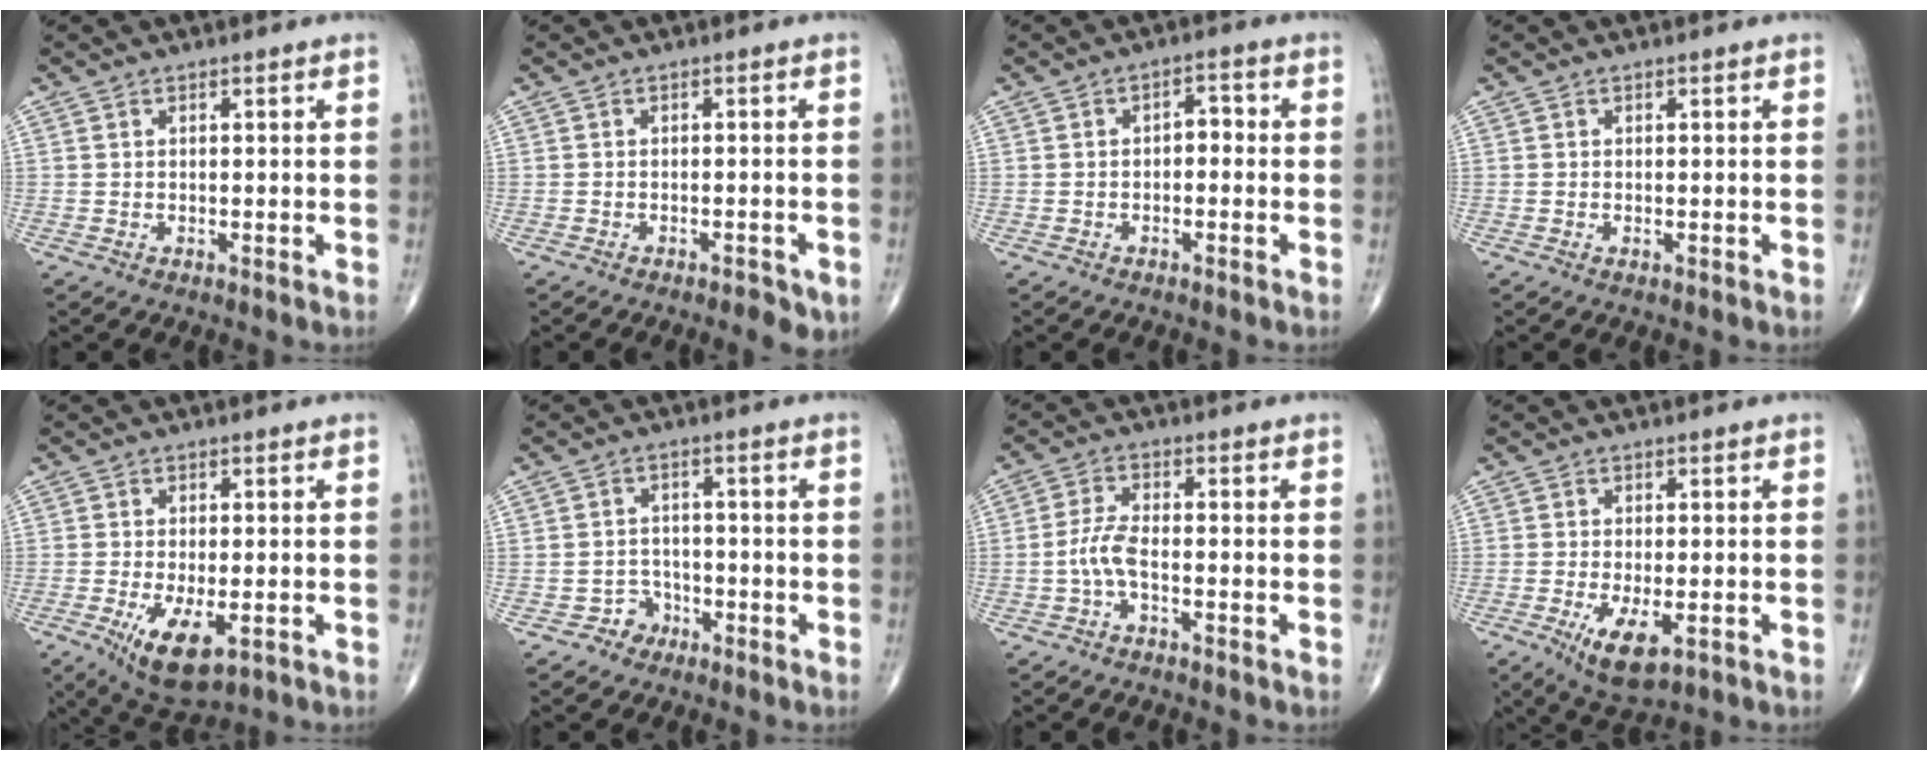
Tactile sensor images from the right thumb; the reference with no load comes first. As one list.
[{"total": 3.9, "force": [-2.4, 1.5, 2.8], "torque": [-0.038, 0.009, -0.027]}, {"total": 2.8, "force": [-0.5, 1.8, 2.1], "torque": [-0.020, 0.016, -0.015]}, {"total": 0.0}, {"total": 8.9, "force": [-3.2, 3.8, 7.4], "torque": [-0.129, -0.018, -0.043]}, {"total": 3.2, "force": [-1.9, 2.5, 0.1], "torque": [0.018, 0.020, -0.037]}, {"total": 4.0, "force": [-1.4, 1.3, 3.5], "torque": [-0.079, 0.013, -0.033]}, {"total": 7.3, "force": [-2.6, 3.0, 6.1], "torque": [-0.108, -0.015, -0.035]}]